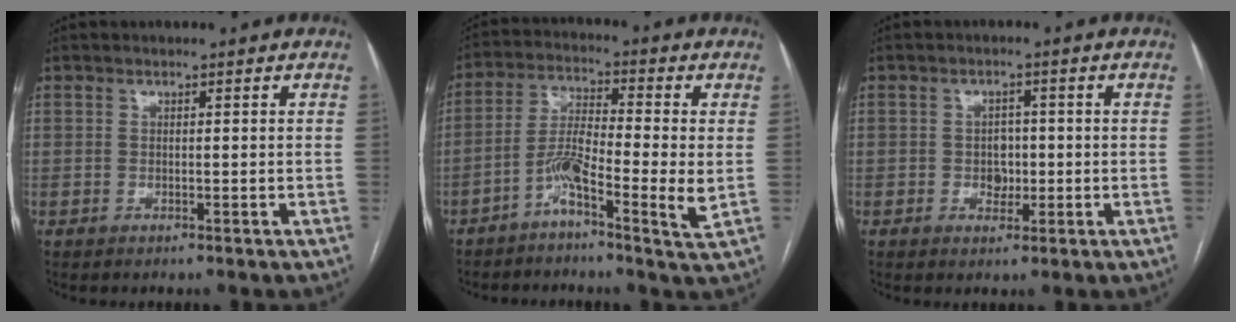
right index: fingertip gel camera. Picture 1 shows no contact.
{"total": 8.4, "force": [-2.7, 0.7, 7.9], "torque": [-0.153, 0.007, -0.060]}
{"total": 3.0, "force": [-0.4, 2.4, 1.9], "torque": [-0.022, 0.007, -0.003]}